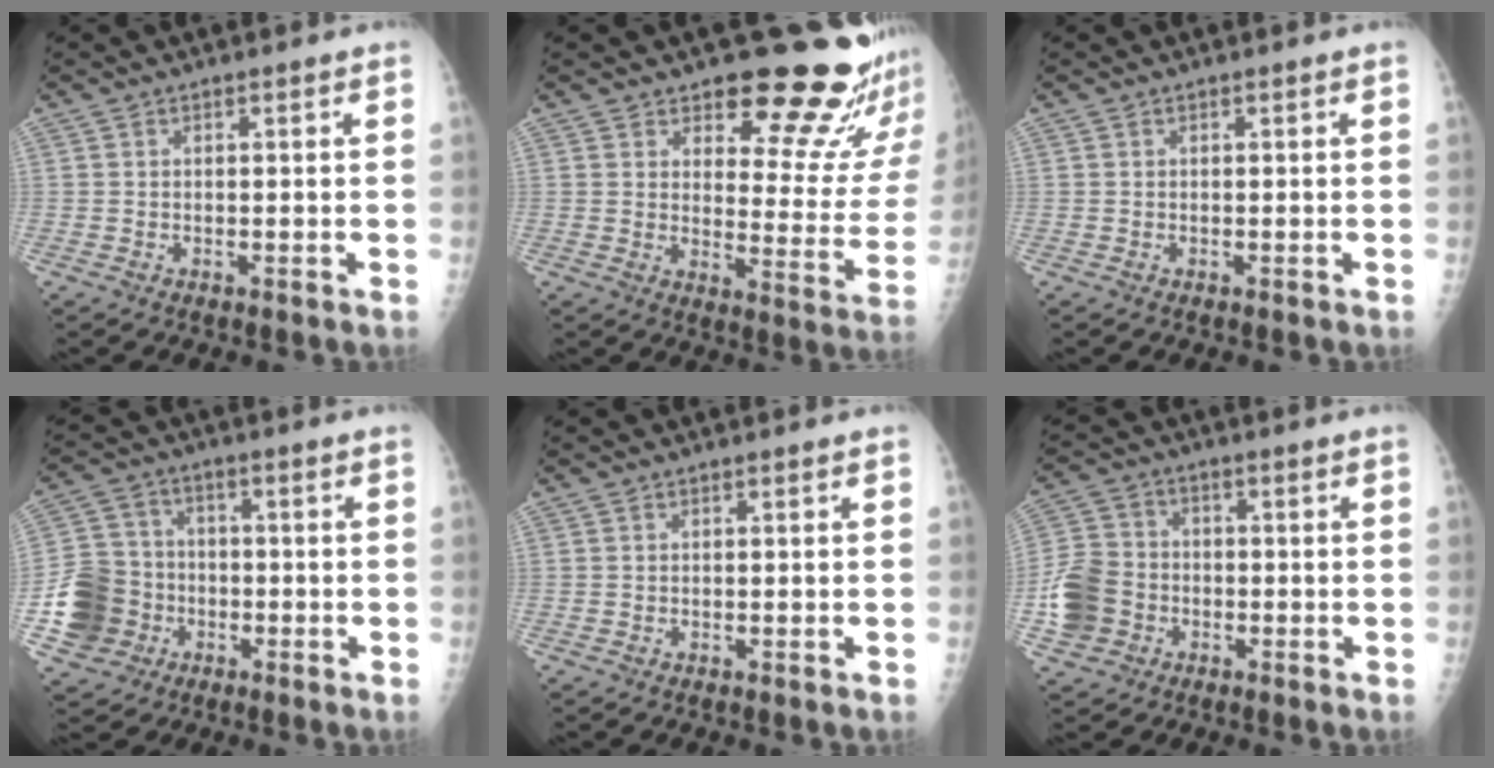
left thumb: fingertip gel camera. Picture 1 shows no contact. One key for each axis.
{"total": 18.5, "fx": 14.8, "fy": 6.1, "fz": 9.3, "tx": -0.064, "ty": -0.125, "tz": 0.179}
{"total": 0.0}
{"total": 11.9, "fx": -3.6, "fy": 10.5, "fz": 4.3, "tx": -0.065, "ty": 0.019, "tz": -0.064}
{"total": 0.0}
{"total": 9.7, "fx": -2.8, "fy": 8.2, "fz": 4.4, "tx": -0.078, "ty": 0.016, "tz": -0.056}